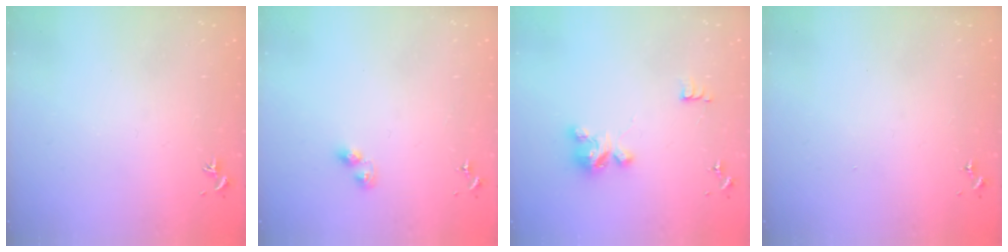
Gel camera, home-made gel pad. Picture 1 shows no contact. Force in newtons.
{"total": 5.1, "press": 5.1, "slide": 0.1}
{"total": 6.6, "press": 6.6, "slide": 0.3}
{"total": 0.0}